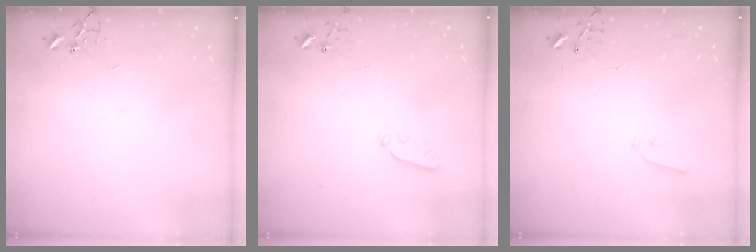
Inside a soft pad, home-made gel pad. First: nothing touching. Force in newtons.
{"total": 4.2, "press": 4.2, "slide": 0.5}
{"total": 3.0, "press": 2.9, "slide": 0.7}